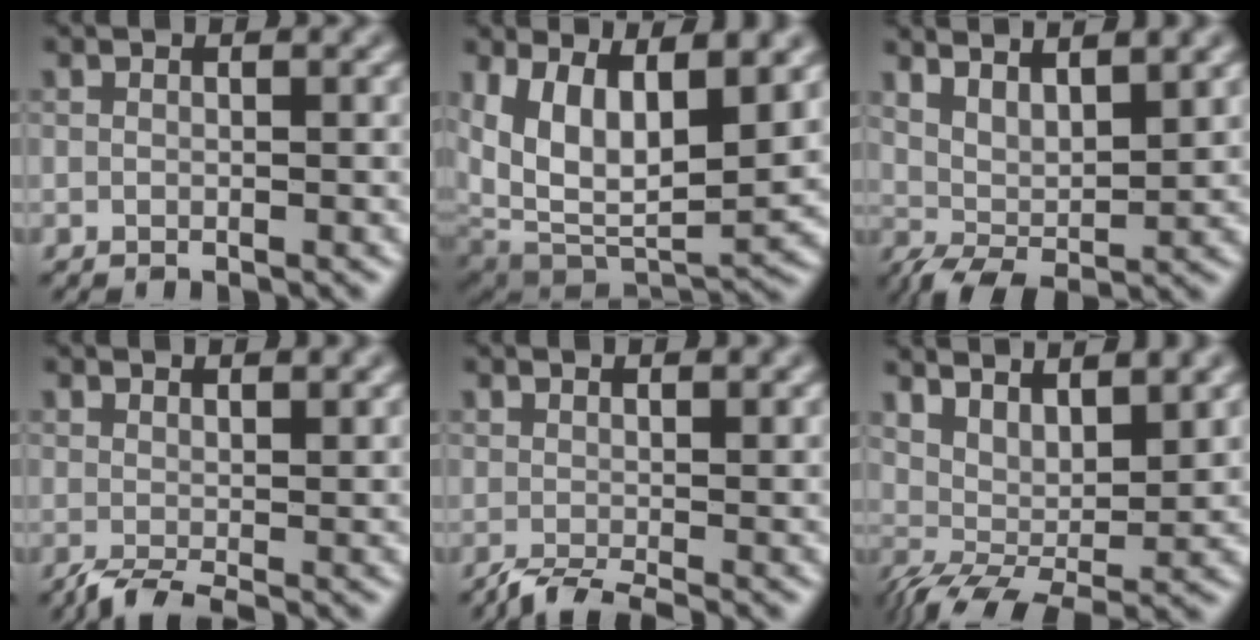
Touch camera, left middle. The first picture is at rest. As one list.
[{"total": 12.8, "force": [4.7, 6.1, 10.3], "torque": [-0.171, -0.005, 0.090]}, {"total": 4.2, "force": [2.7, 1.1, 3.0], "torque": [-0.051, -0.002, 0.051]}, {"total": 2.3, "force": [0.1, 0.9, 2.2], "torque": [-0.027, 0.001, -0.005]}, {"total": 2.3, "force": [-0.6, 0.7, 2.1], "torque": [-0.027, -0.003, -0.020]}, {"total": 5.4, "force": [2.8, 1.9, 4.2], "torque": [-0.073, 0.000, 0.054]}]